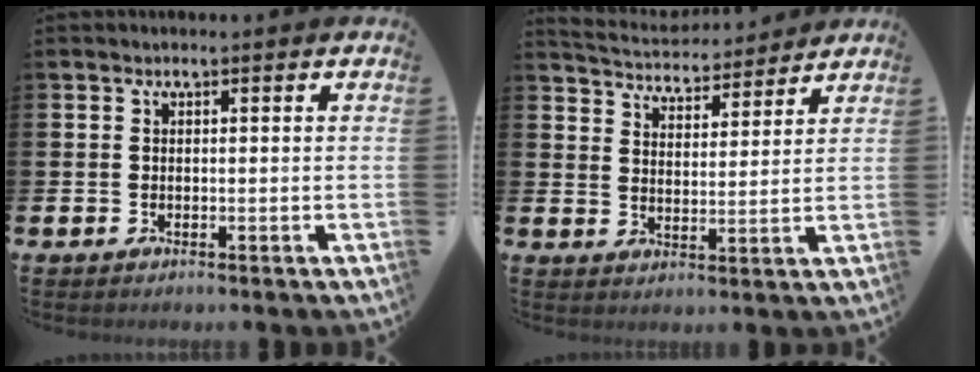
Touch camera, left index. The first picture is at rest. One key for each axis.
{"total": 4.8, "fx": 4.7, "fy": 0.9, "fz": 0.0, "tx": -0.028, "ty": -0.032, "tz": 0.082}